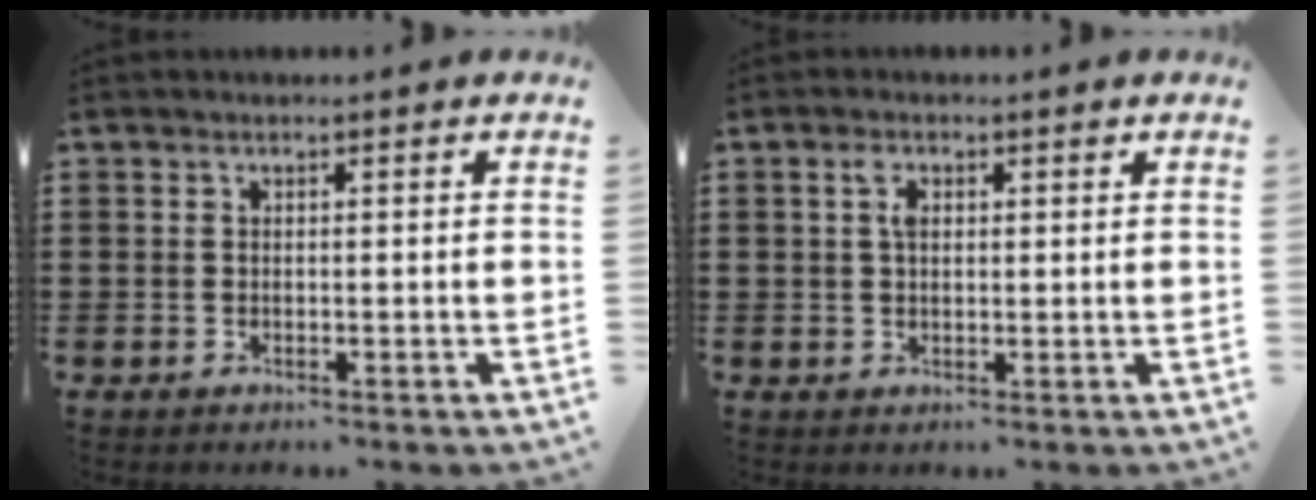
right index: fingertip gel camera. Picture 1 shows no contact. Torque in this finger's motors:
{"motor_torque": [0.13, -0.11, 0.03, 0.02]}